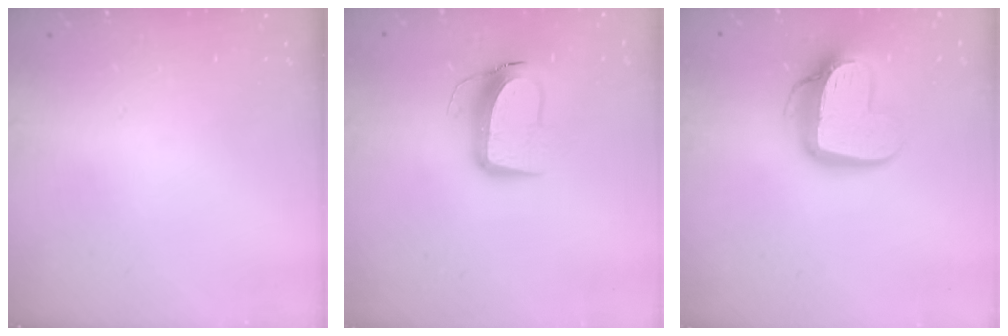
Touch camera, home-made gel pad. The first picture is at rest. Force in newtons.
{"total": 11.1, "press": 11.0, "slide": 1.3}
{"total": 14.0, "press": 13.9, "slide": 1.3}